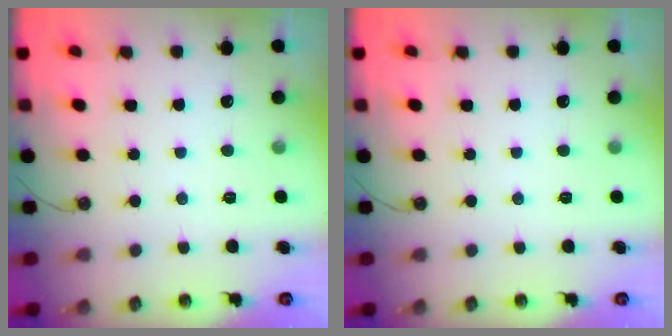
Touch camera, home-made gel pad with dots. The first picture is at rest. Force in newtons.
{"total": 0.0}